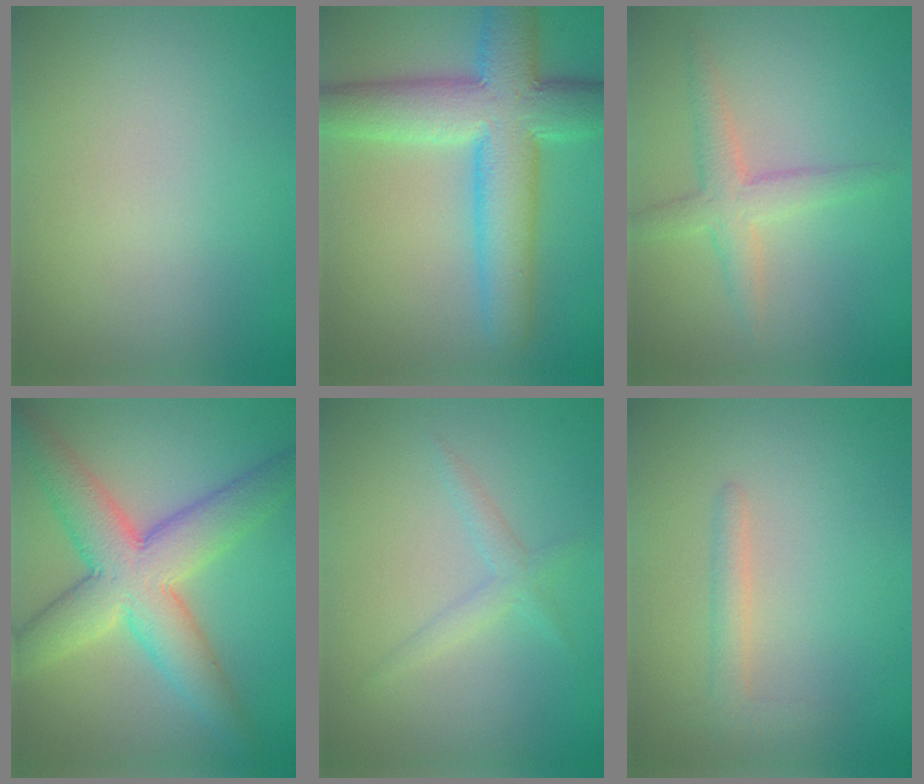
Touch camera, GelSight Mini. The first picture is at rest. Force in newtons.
{"total": 9.6, "press": 9.6, "slide": 0.2}
{"total": 3.0, "press": 3.0, "slide": 0.0}
{"total": 8.5, "press": 8.5, "slide": 0.3}
{"total": 1.6, "press": 1.6, "slide": 0.1}
{"total": 1.5, "press": 1.5, "slide": 0.2}